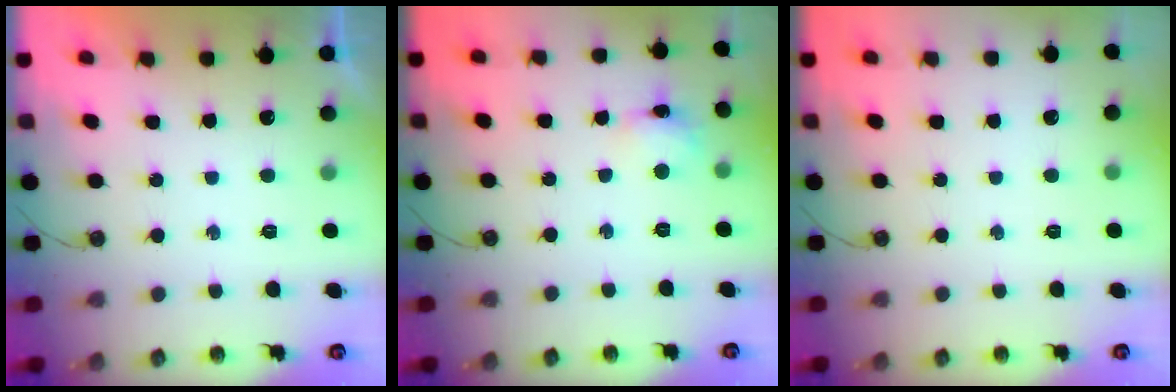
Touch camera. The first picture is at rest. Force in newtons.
{"total": 5.4, "press": 5.4, "slide": 0.4}
{"total": 0.0}